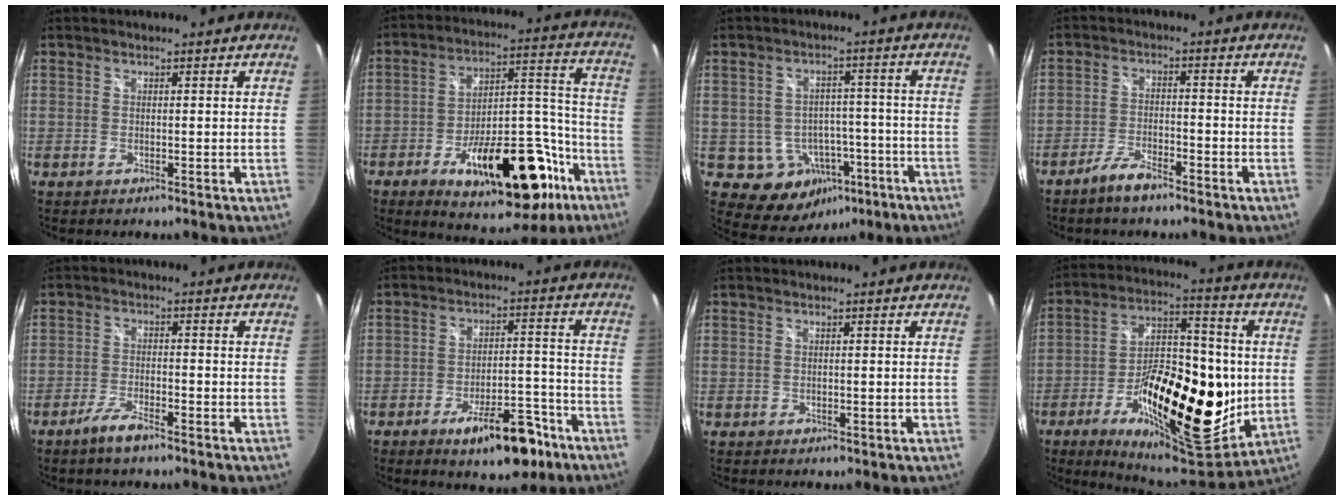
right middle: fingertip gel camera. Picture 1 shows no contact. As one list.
[{"total": 24.1, "force": [-12.8, 10.4, 17.6], "torque": [-0.256, 0.029, -0.173]}, {"total": 10.5, "force": [-4.7, 8.5, 4.0], "torque": [-0.079, 0.027, -0.031]}, {"total": 5.0, "force": [-4.0, 1.0, 2.8], "torque": [-0.072, 0.000, -0.074]}, {"total": 4.8, "force": [-3.6, 0.8, 3.1], "torque": [-0.077, -0.004, -0.068]}, {"total": 11.4, "force": [-7.4, 4.3, 7.6], "torque": [-0.120, 0.017, -0.097]}, {"total": 0.0}, {"total": 24.8, "force": [-6.5, 10.5, 21.5], "torque": [-0.364, -0.008, -0.091]}]